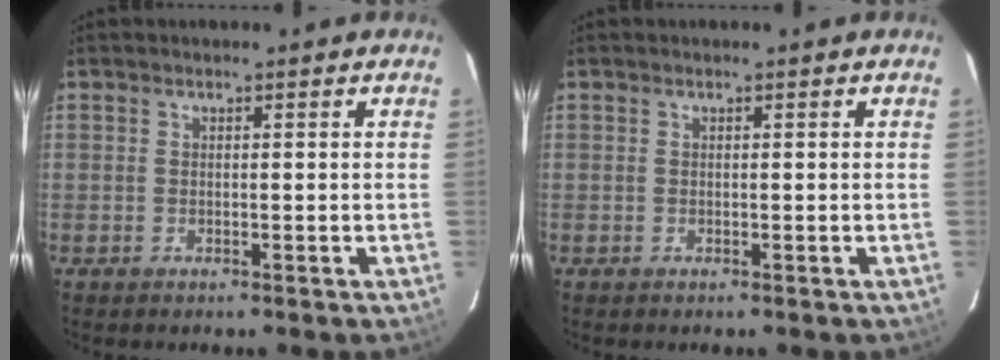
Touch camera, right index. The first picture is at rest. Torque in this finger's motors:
{"motor_torque": [-0.01, 0.01, 0.01, 0.01]}